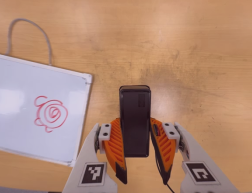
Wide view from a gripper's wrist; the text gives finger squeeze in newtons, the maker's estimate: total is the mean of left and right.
{"total": 5.1, "left": 3.8, "right": 6.3}